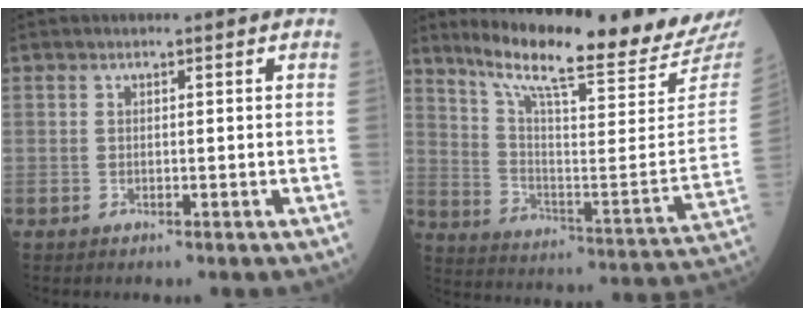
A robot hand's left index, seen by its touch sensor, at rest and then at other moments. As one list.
[{"total": 22.8, "force": [20.5, -1.0, 9.8], "torque": [-0.171, -0.103, 0.291]}]